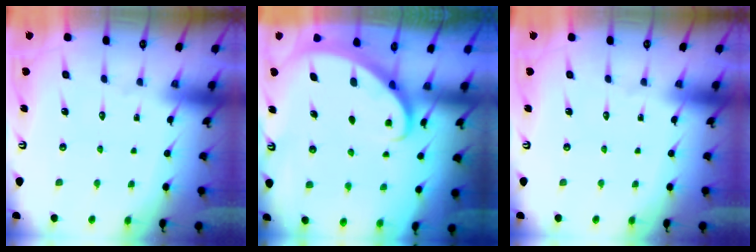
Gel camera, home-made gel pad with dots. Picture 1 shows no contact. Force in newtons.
{"total": 2.8, "press": 2.8, "slide": 0.2}
{"total": 0.0}